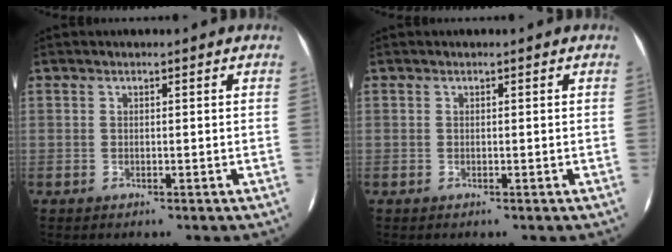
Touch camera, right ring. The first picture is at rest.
{"total": 0.0}